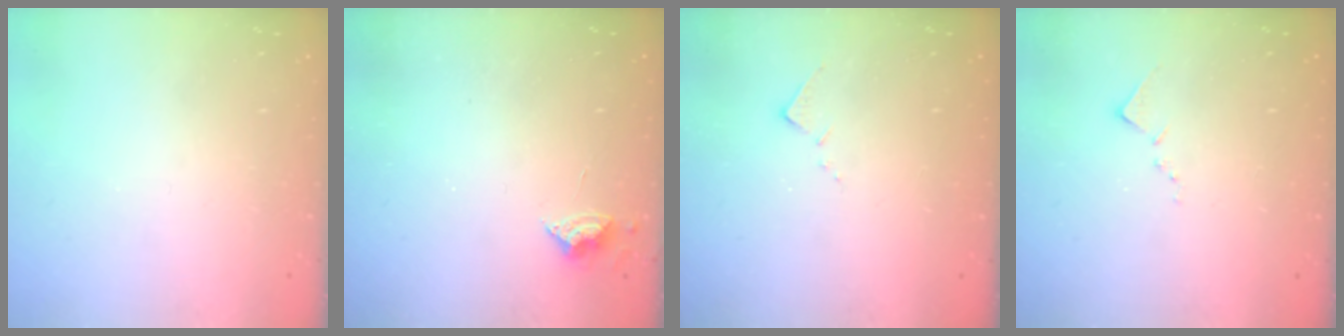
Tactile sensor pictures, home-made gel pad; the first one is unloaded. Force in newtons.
{"total": 5.8, "press": 5.8, "slide": 0.8}
{"total": 6.5, "press": 6.5, "slide": 0.7}
{"total": 7.9, "press": 7.9, "slide": 0.2}